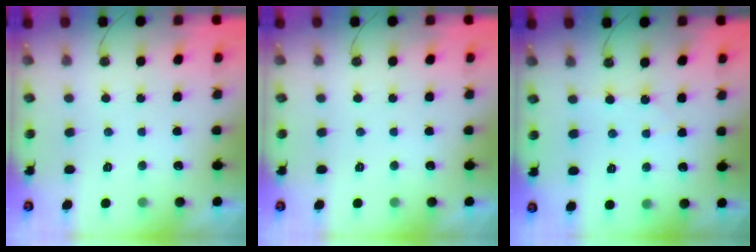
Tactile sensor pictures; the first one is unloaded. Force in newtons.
{"total": 0.0}
{"total": 3.7, "press": 3.7, "slide": 0.5}